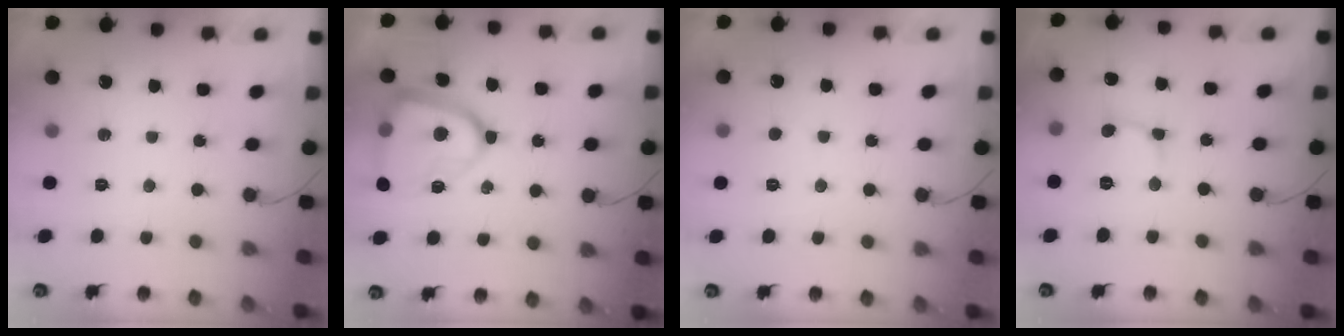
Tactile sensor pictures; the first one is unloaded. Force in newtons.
{"total": 17.7, "press": 17.6, "slide": 1.7}
{"total": 2.8, "press": 2.8, "slide": 0.3}
{"total": 2.6, "press": 2.6, "slide": 0.2}